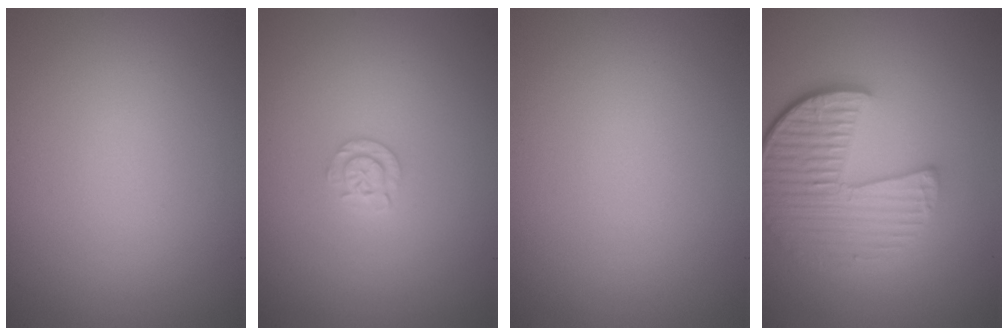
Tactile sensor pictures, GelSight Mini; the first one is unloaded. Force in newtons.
{"total": 1.5, "press": 1.5, "slide": 0.1}
{"total": 0.0}
{"total": 6.2, "press": 4.4, "slide": 4.4}